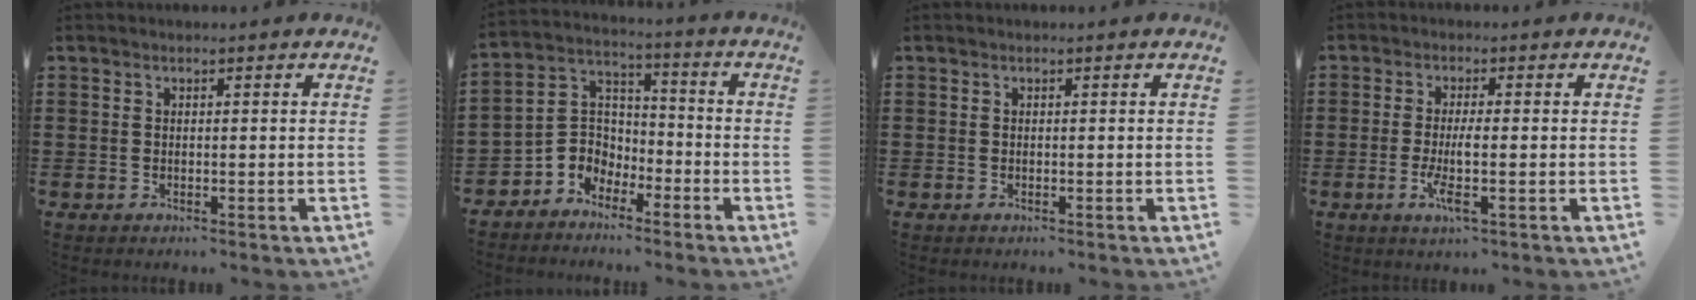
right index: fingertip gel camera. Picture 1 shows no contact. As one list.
[{"total": 4.7, "force": [-2.6, 3.9, 0.0], "torque": [-0.026, -0.001, -0.059]}, {"total": 0.0}, {"total": 4.5, "force": [-1.1, 0.4, 4.4], "torque": [-0.097, -0.017, -0.026]}]